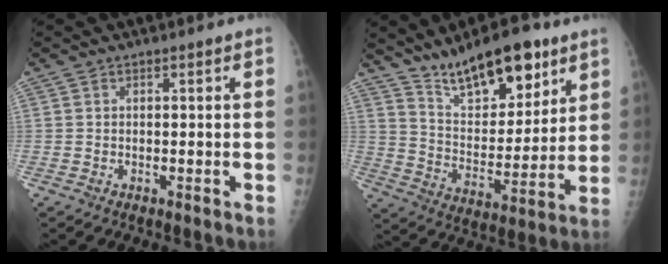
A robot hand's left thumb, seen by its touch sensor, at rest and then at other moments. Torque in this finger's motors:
{"motor_torque": [0.46, 0.34, 0.23, -0.24, 0.12]}